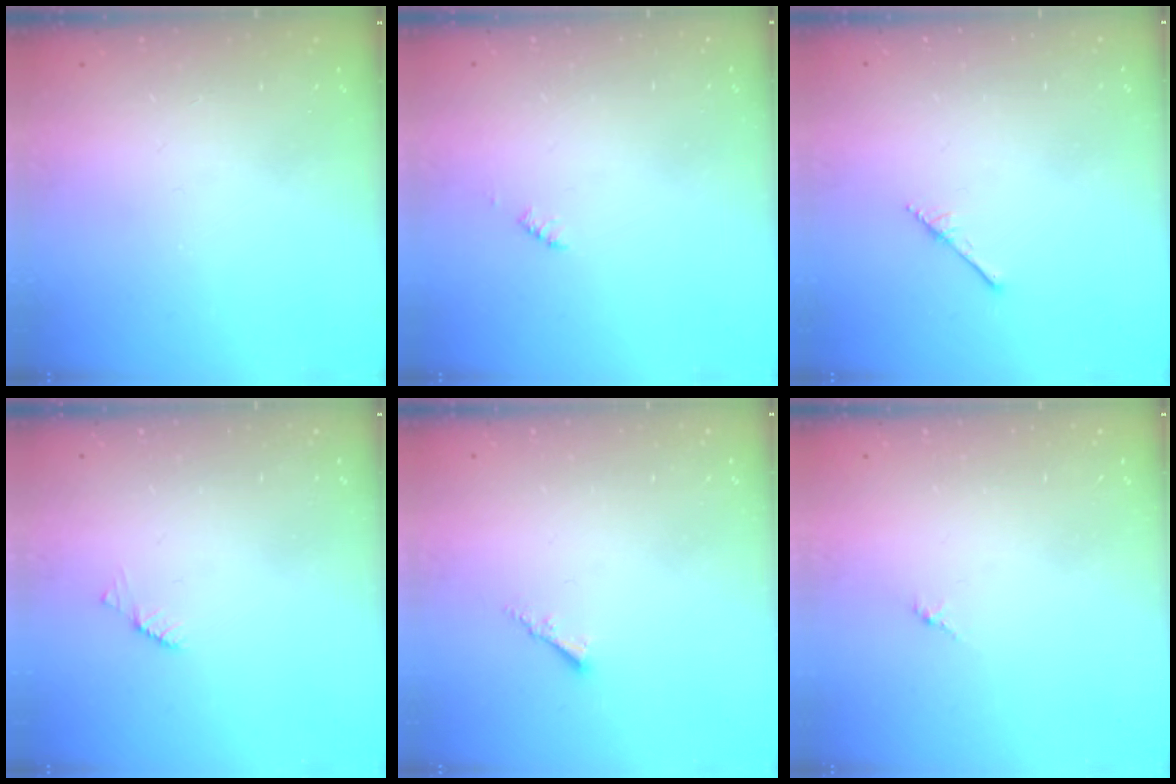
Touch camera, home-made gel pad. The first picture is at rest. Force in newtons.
{"total": 0.9, "press": 0.9, "slide": 0.2}
{"total": 1.6, "press": 1.6, "slide": 0.2}
{"total": 2.8, "press": 2.8, "slide": 0.5}
{"total": 2.1, "press": 2.1, "slide": 0.3}
{"total": 0.8, "press": 0.6, "slide": 0.4}